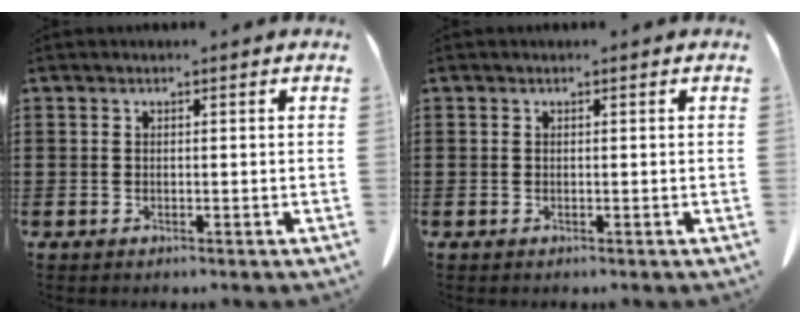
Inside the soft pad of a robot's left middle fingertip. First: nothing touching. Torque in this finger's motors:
{"motor_torque": [-0.59, 0.46, -0.02, -0.02]}